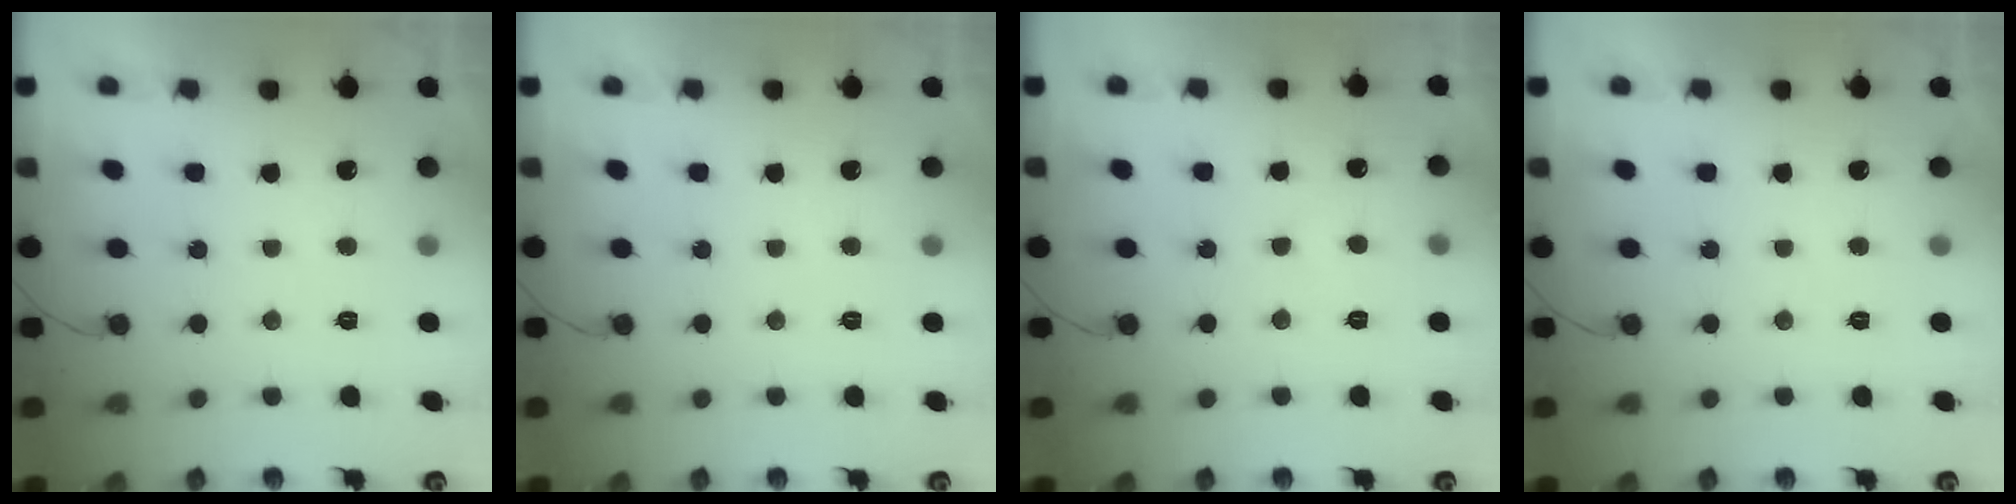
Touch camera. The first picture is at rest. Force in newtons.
{"total": 0.0}
{"total": 3.8, "press": 3.8, "slide": 0.3}
{"total": 0.0}